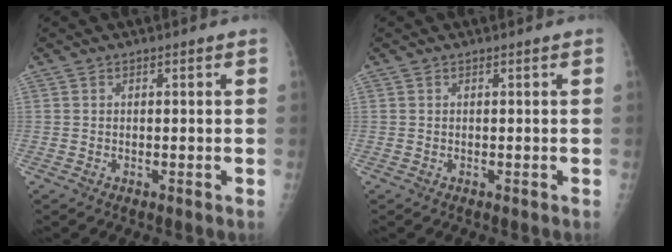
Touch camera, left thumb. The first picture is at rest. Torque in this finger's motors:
{"motor_torque": [1.09, 0.37, -0.04, -0.03, 0.00]}